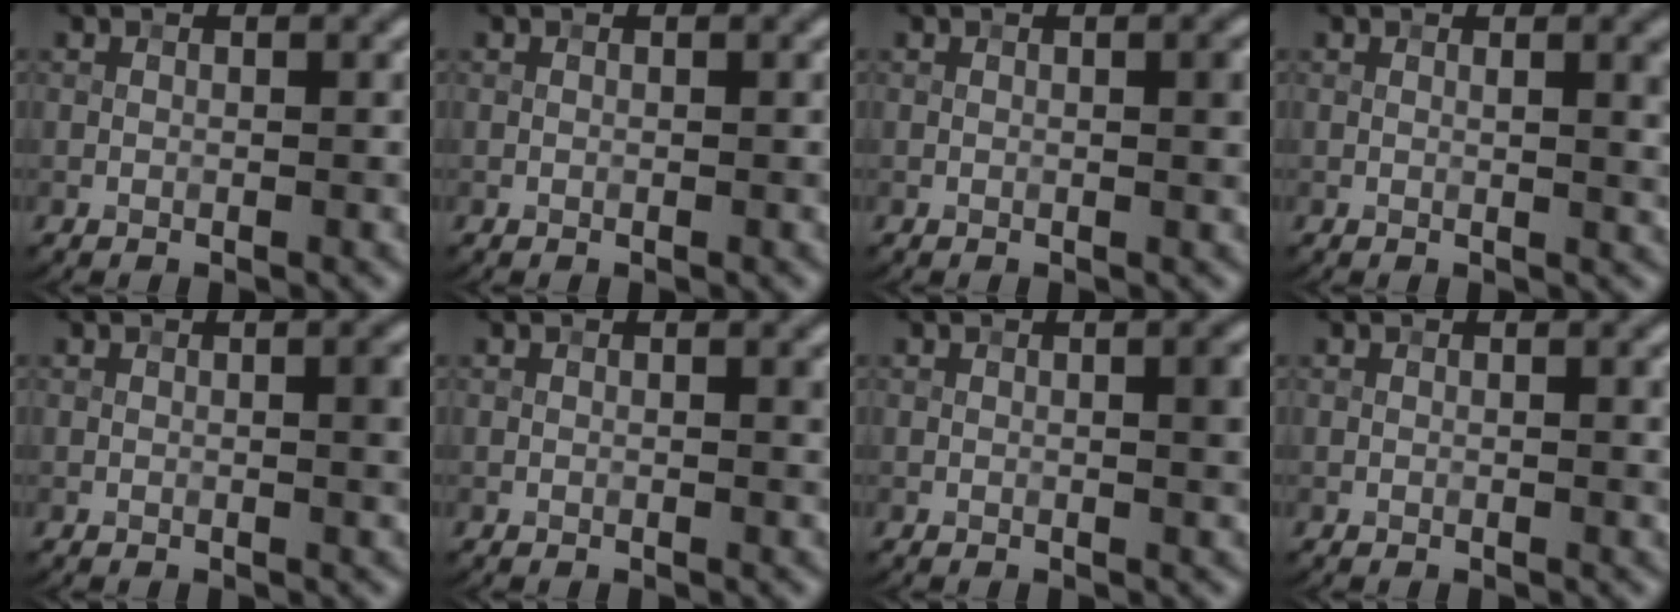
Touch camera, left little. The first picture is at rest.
{"total": 0.0}
{"total": 1.2, "force": [0.1, 0.2, 1.1], "torque": [-0.016, 0.001, 0.002]}
{"total": 3.1, "force": [0.7, 0.9, 2.8], "torque": [-0.025, 0.007, 0.006]}
{"total": 1.8, "force": [0.2, 0.4, 1.8], "torque": [-0.022, 0.003, 0.001]}
{"total": 0.6, "force": [0.2, 0.1, 0.5], "torque": [-0.005, -0.001, 0.001]}
{"total": 2.1, "force": [0.2, 0.4, 2.1], "torque": [-0.025, 0.003, 0.002]}
{"total": 1.0, "force": [0.2, 0.2, 0.9], "torque": [-0.011, 0.001, 0.002]}